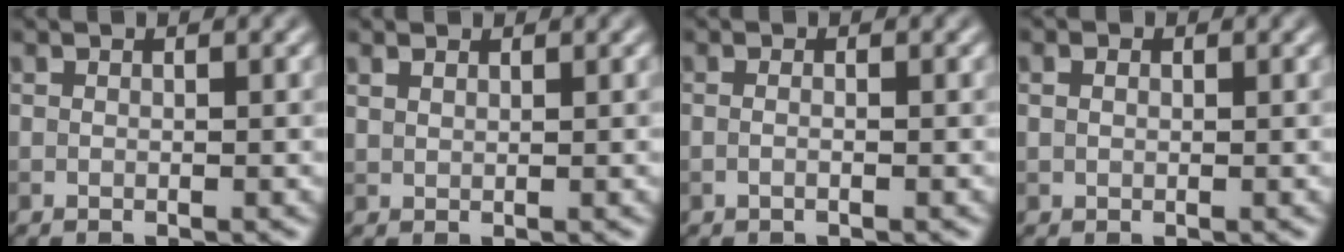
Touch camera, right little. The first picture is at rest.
{"total": 1.0, "force": [0.8, 0.4, 0.4], "torque": [-0.012, 0.001, 0.019]}
{"total": 0.7, "force": [-0.1, 0.2, 0.7], "torque": [-0.010, -0.011, -0.006]}
{"total": 1.0, "force": [0.3, 0.7, 0.6], "torque": [-0.012, 0.001, 0.003]}